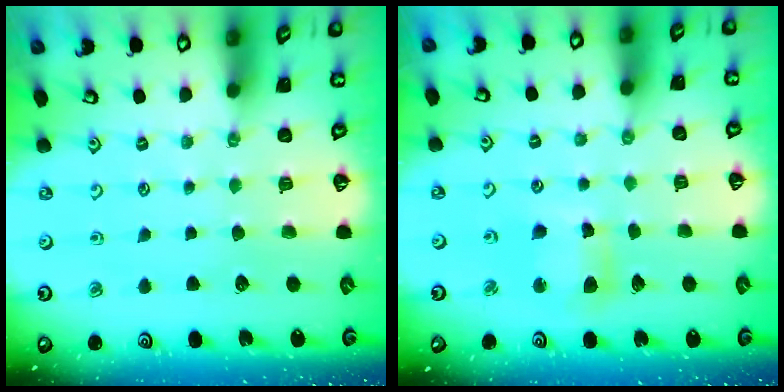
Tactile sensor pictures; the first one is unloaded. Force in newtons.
{"total": 8.5, "press": 8.4, "slide": 1.3}